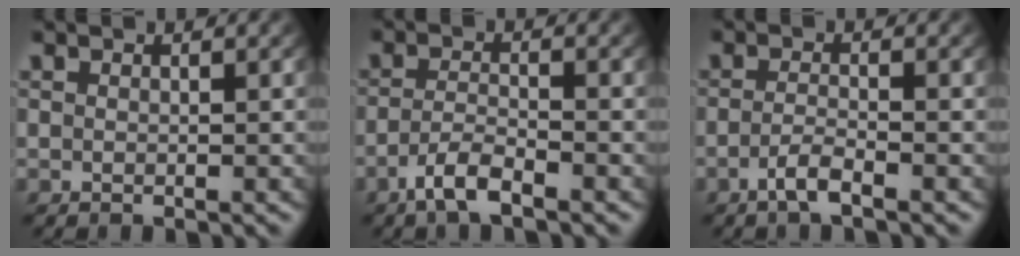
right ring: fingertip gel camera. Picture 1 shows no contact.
{"total": 3.1, "force": [-2.3, 0.8, 1.9], "torque": [-0.043, -0.008, -0.038]}
{"total": 2.2, "force": [-1.7, 0.1, 1.4], "torque": [-0.038, -0.010, -0.028]}